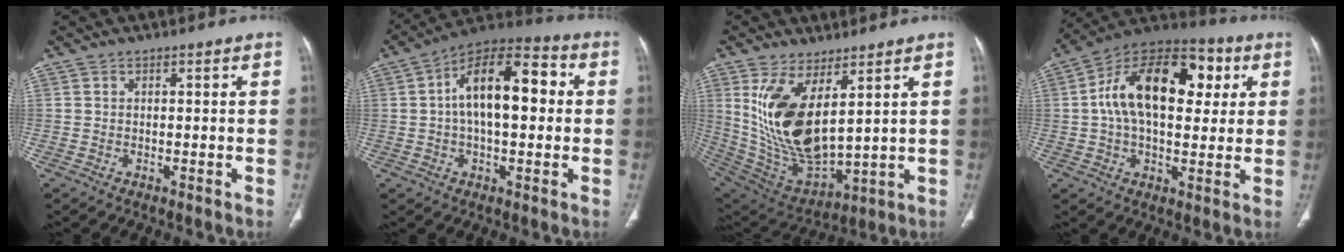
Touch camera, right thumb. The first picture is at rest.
{"total": 16.2, "force": [1.8, 8.1, 13.9], "torque": [-0.211, 0.037, 0.019]}
{"total": 17.1, "force": [5.5, 7.7, 14.3], "torque": [-0.270, -0.034, 0.135]}
{"total": 21.6, "force": [4.5, 12.6, 17.0], "torque": [-0.257, 0.023, 0.060]}